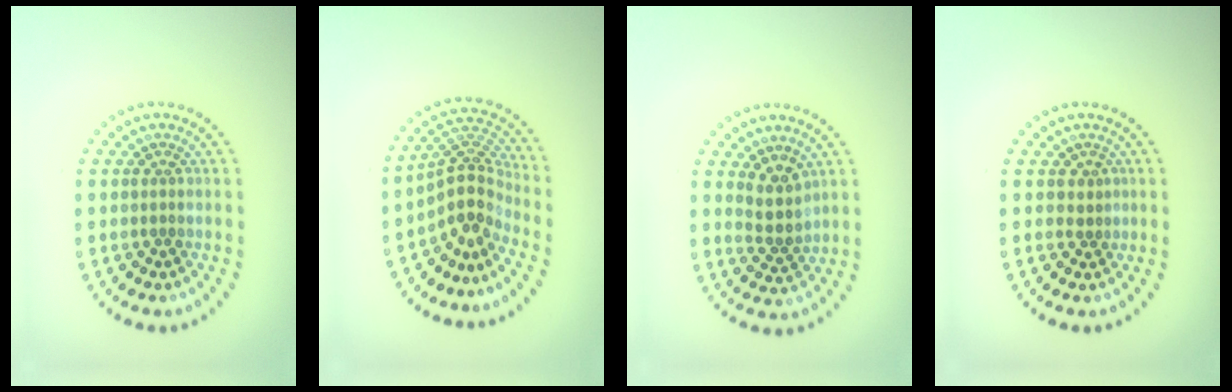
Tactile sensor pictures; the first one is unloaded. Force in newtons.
{"total": 4.0, "press": 2.8, "slide": 2.9}
{"total": 2.5, "press": 2.0, "slide": 1.6}
{"total": 0.9, "press": 0.5, "slide": 0.8}